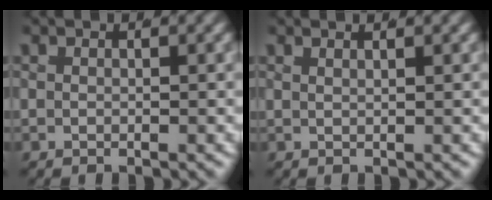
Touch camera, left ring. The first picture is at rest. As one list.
[{"total": 1.4, "force": [1.2, 0.3, 0.7], "torque": [-0.005, 0.007, 0.016]}]